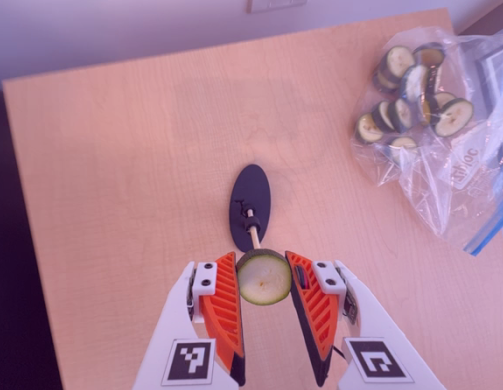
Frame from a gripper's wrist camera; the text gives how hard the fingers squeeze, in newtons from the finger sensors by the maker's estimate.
{"total": 8.5, "left": 8.2, "right": 8.8}